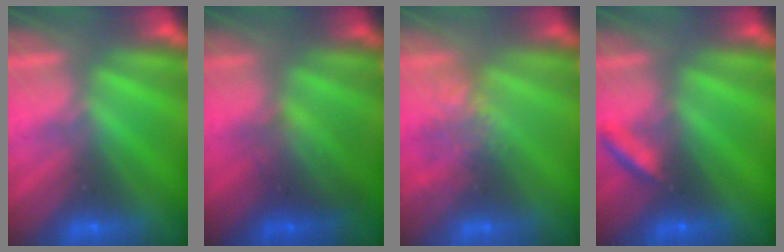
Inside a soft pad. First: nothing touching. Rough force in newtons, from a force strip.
{"total": 2.0}
{"total": 2.6}
{"total": 2.1}